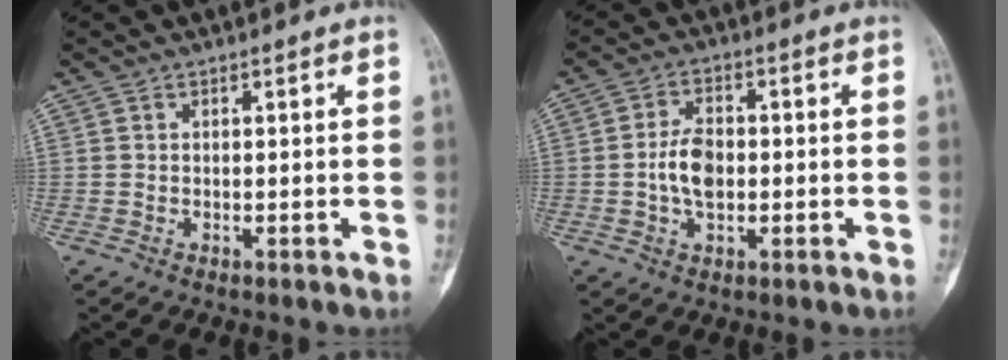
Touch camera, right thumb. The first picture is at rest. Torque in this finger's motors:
{"motor_torque": [-0.11, 0.15, 0.06, -0.06, 0.02]}